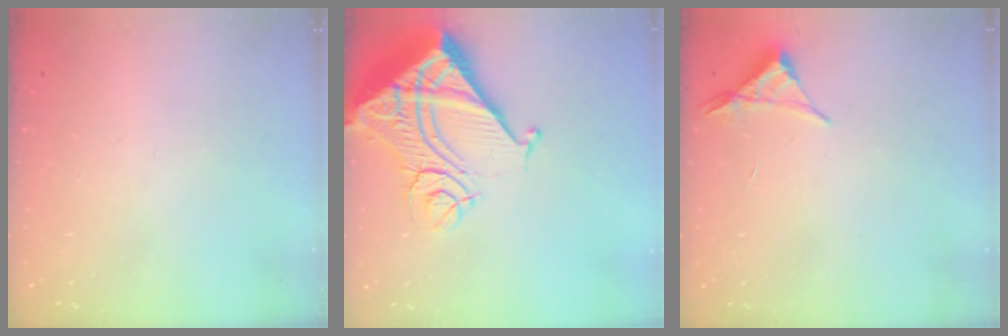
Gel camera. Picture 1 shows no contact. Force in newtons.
{"total": 20.9, "press": 20.7, "slide": 2.6}
{"total": 3.5, "press": 3.5, "slide": 0.6}